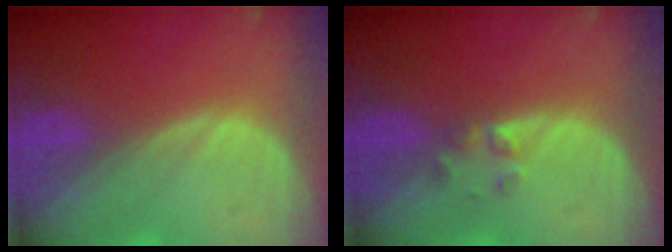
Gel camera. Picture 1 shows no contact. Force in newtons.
{"total": 1.9, "press": 1.7, "slide": 0.8}